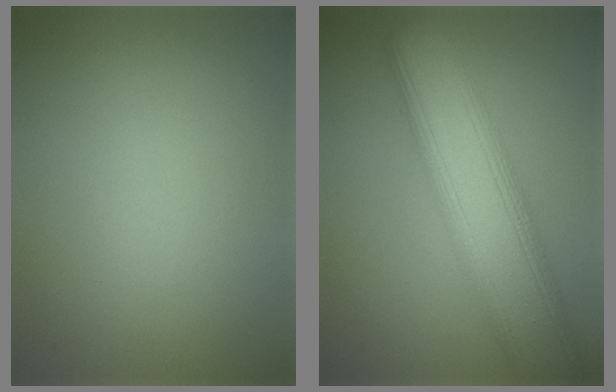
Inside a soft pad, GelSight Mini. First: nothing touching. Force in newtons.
{"total": 10.5, "press": 10.5, "slide": 0.4}